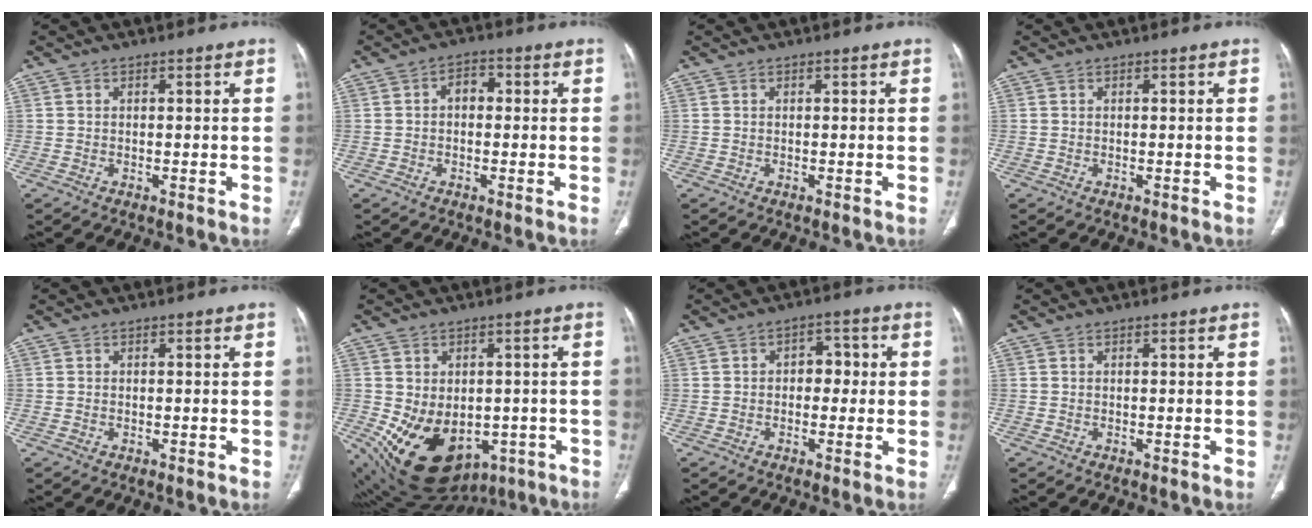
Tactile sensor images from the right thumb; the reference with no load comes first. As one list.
[{"total": 3.4, "force": [0.1, 2.4, 2.4], "torque": [-0.028, 0.015, -0.006]}, {"total": 0.0}, {"total": 0.0}, {"total": 0.0}, {"total": 17.2, "force": [-4.9, 12.2, 11.1], "torque": [-0.177, -0.003, -0.040]}, {"total": 4.7, "force": [0.1, 3.3, 3.4], "torque": [-0.020, 0.014, -0.004]}, {"total": 0.0}]